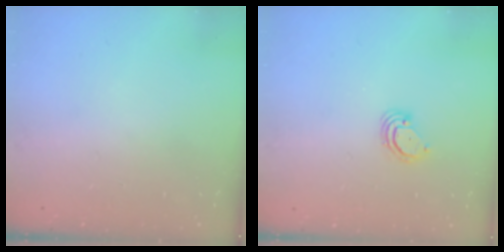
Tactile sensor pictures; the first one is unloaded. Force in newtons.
{"total": 3.1, "press": 3.1, "slide": 0.2}